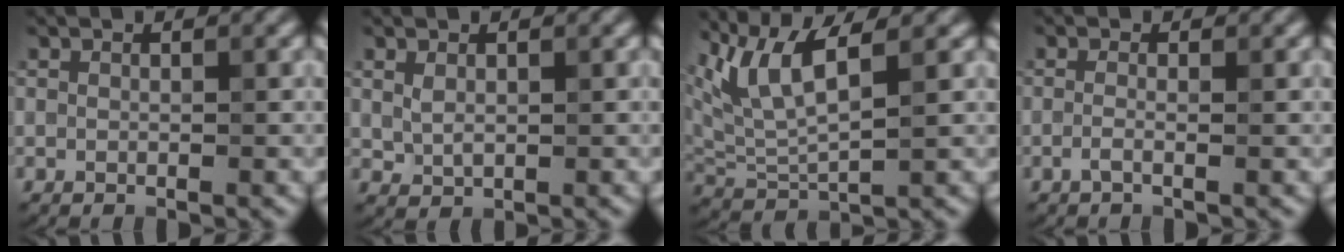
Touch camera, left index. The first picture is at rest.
{"total": 1.4, "force": [0.5, 0.9, 0.9], "torque": [-0.019, -0.002, 0.015]}
{"total": 6.2, "force": [3.4, 1.8, 4.8], "torque": [-0.109, 0.001, 0.068]}
{"total": 1.2, "force": [-0.4, 0.3, 1.1], "torque": [-0.020, -0.003, -0.012]}